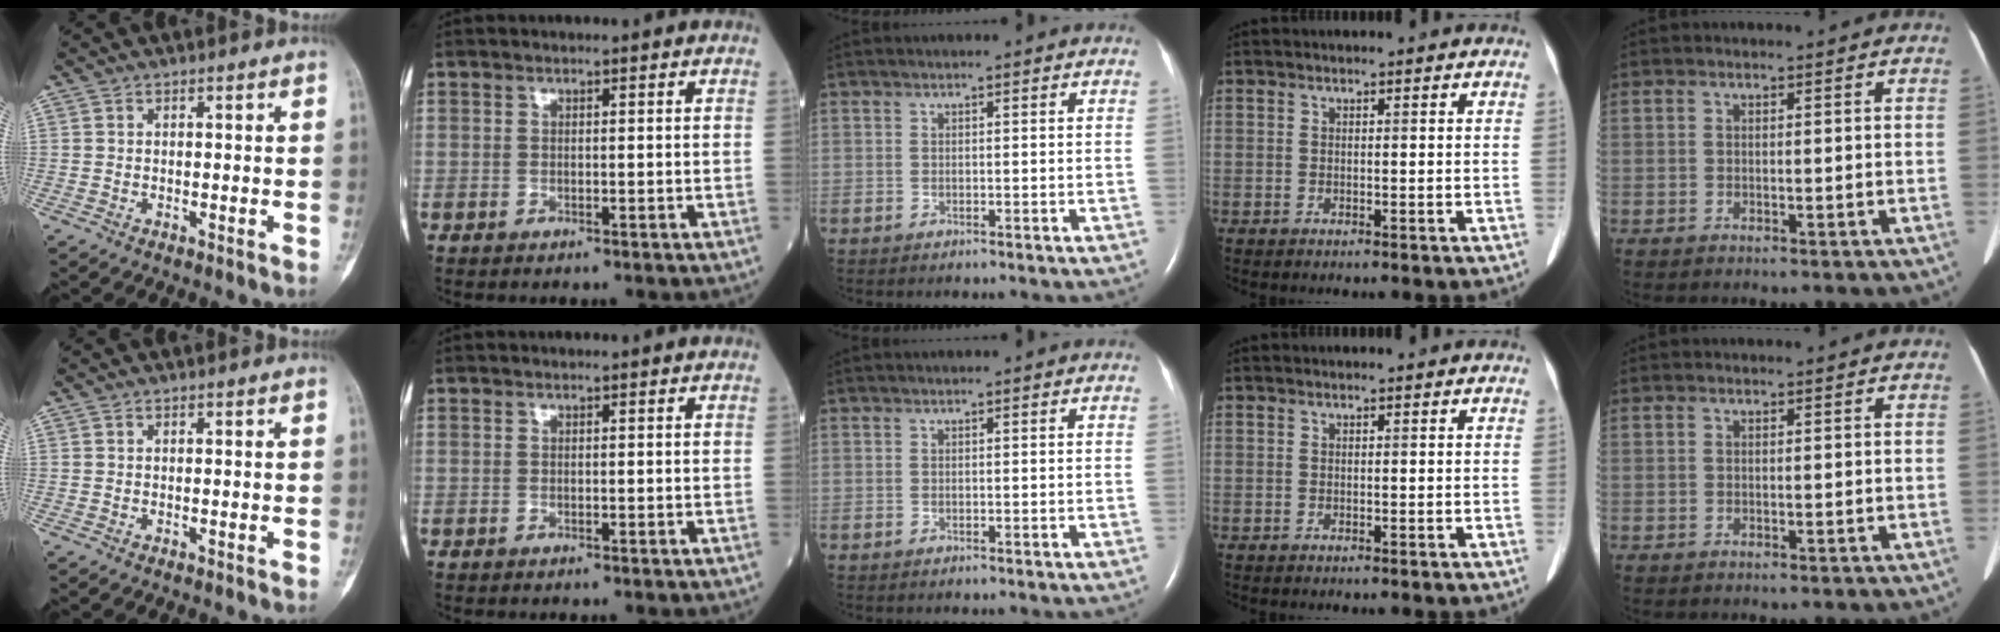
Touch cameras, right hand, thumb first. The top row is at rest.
{}